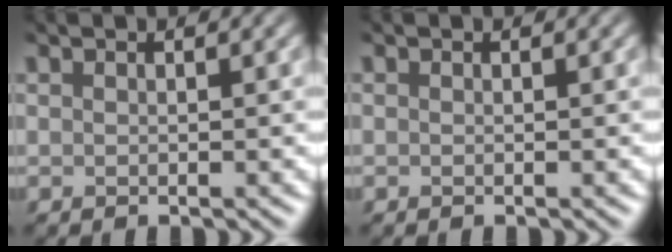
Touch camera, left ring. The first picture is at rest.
{"total": 0.0}